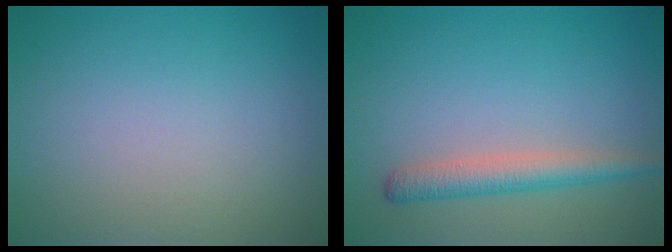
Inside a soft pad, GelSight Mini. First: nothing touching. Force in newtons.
{"total": 2.8, "press": 2.8, "slide": 0.1}